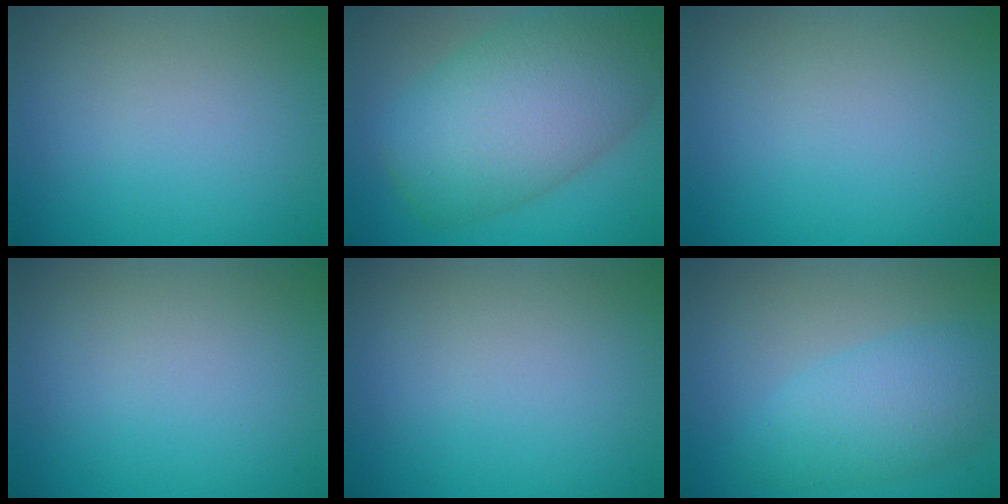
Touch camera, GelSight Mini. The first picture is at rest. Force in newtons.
{"total": 11.8, "press": 11.8, "slide": 0.5}
{"total": 0.0}
{"total": 0.0}
{"total": 0.0}
{"total": 4.9, "press": 4.9, "slide": 0.1}